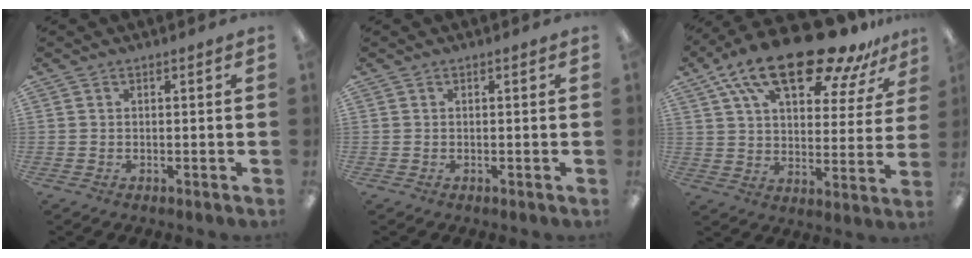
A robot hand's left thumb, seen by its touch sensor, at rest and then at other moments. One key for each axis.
{"total": 0.0}
{"total": 23.1, "fx": 15.8, "fy": 8.6, "fz": 14.6, "tx": -0.246, "ty": -0.091, "tz": 0.269}